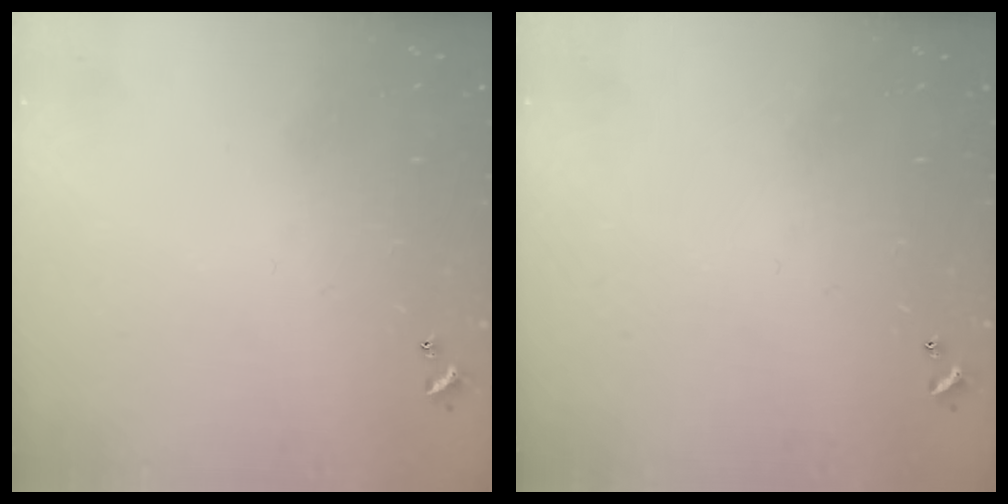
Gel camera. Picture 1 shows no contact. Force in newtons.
{"total": 0.0}